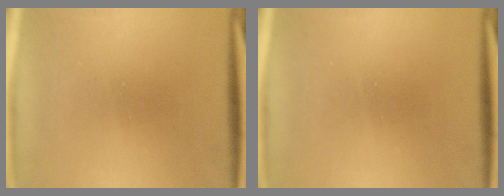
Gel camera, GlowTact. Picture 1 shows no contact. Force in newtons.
{"total": 0.0}